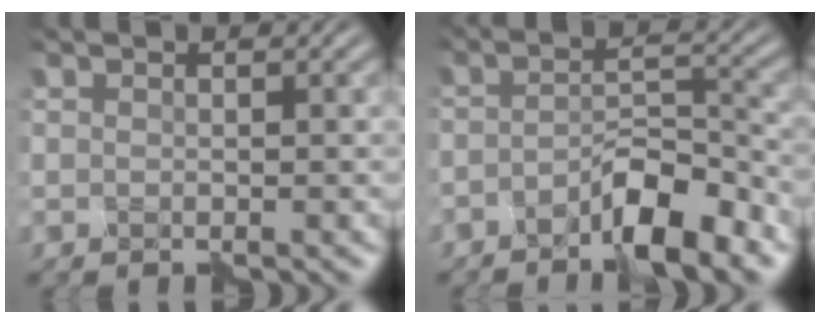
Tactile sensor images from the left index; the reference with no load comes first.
{"total": 4.8, "force": [-3.6, 0.8, 3.2], "torque": [-0.052, 0.006, -0.064]}